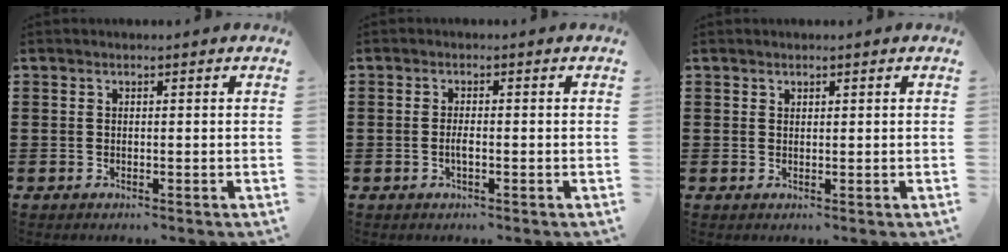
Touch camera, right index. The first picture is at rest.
{"total": 1.5, "force": [-0.5, 0.4, 1.4], "torque": [-0.027, 0.000, -0.008]}
{"total": 0.7, "force": [0.6, 0.4, 0.0], "torque": [-0.002, 0.001, 0.012]}